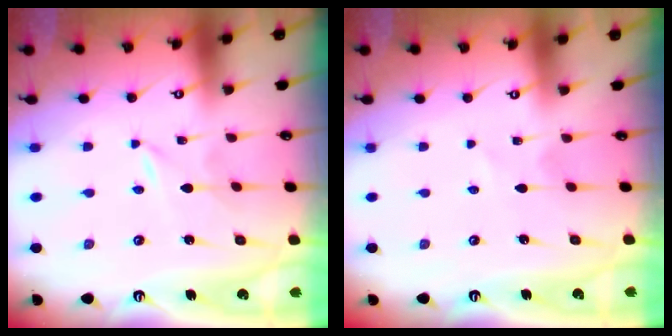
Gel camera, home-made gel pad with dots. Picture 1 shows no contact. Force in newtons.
{"total": 1.4, "press": 1.4, "slide": 0.3}